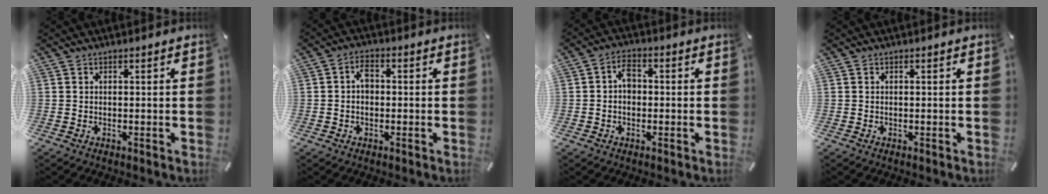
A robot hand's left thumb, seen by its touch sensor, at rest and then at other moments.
{"total": 3.5, "force": [-0.2, 2.4, 2.6], "torque": [-0.051, 0.012, -0.005]}
{"total": 4.2, "force": [-0.3, 2.9, 3.1], "torque": [-0.058, 0.013, -0.006]}
{"total": 0.0}